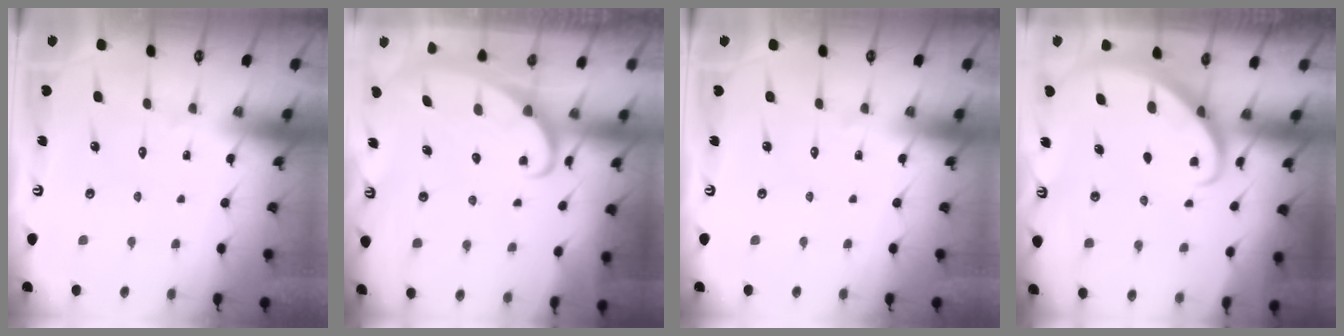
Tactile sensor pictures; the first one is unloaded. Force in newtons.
{"total": 2.1, "press": 2.1, "slide": 0.3}
{"total": 0.0}
{"total": 2.6, "press": 2.6, "slide": 0.2}